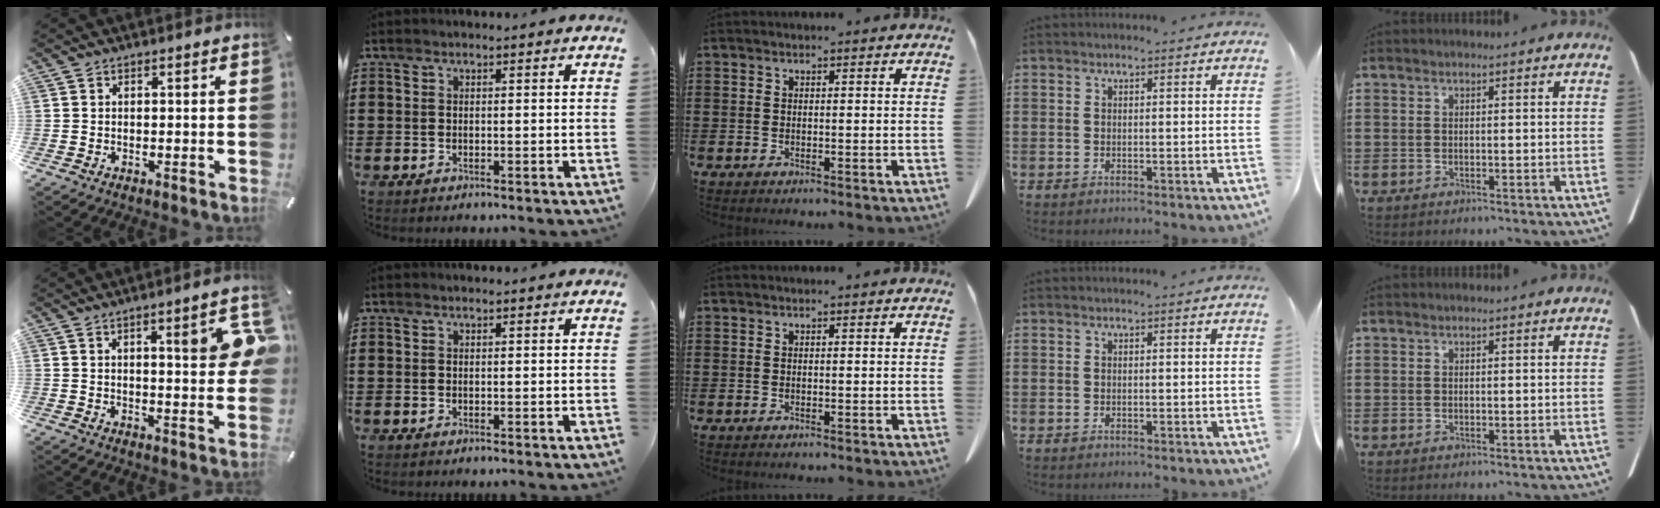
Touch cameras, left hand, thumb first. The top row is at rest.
{"thumb": {"total": 9.9, "force": [3.0, 2.2, 9.2], "torque": [-0.132, -0.009, 0.042]}}